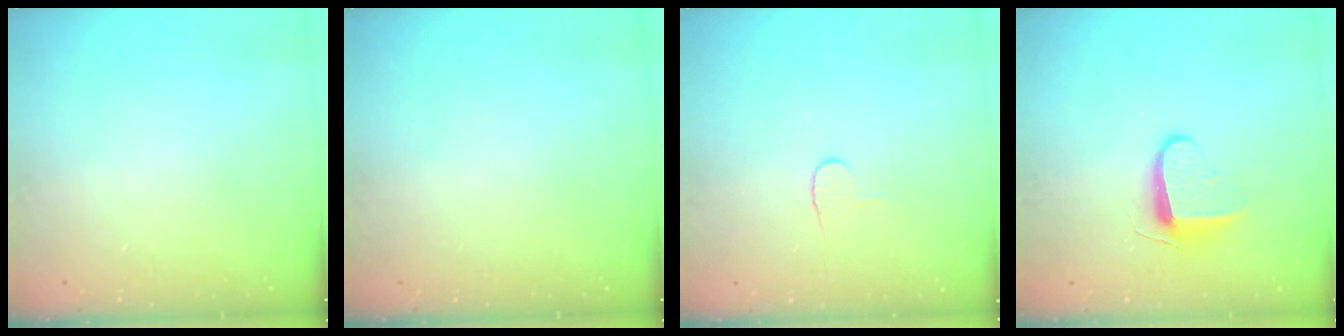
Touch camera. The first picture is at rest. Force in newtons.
{"total": 0.0}
{"total": 5.4, "press": 5.4, "slide": 0.5}
{"total": 9.3, "press": 9.2, "slide": 1.5}